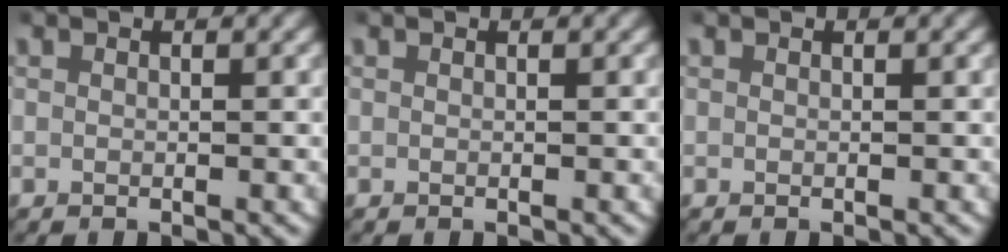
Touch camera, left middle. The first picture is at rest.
{"total": 0.0}
{"total": 0.0}